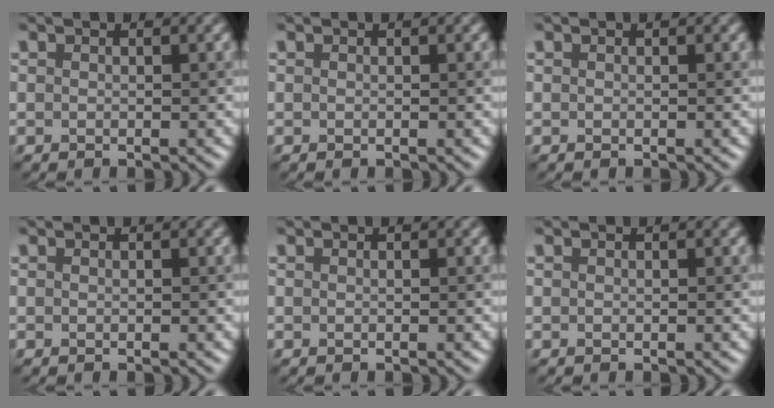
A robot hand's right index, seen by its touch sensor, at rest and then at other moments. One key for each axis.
{"total": 0.0}
{"total": 0.0}
{"total": 0.0}
{"total": 0.0}
{"total": 0.0}